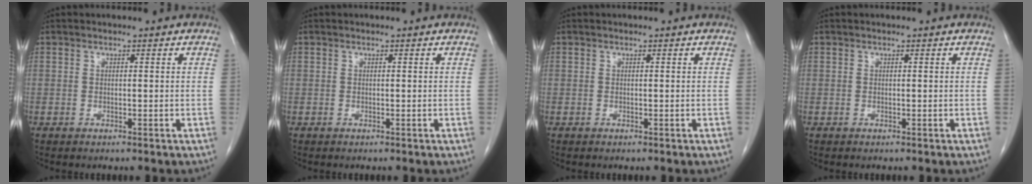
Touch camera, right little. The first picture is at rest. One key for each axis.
{"total": 0.0}
{"total": 0.0}
{"total": 0.0}